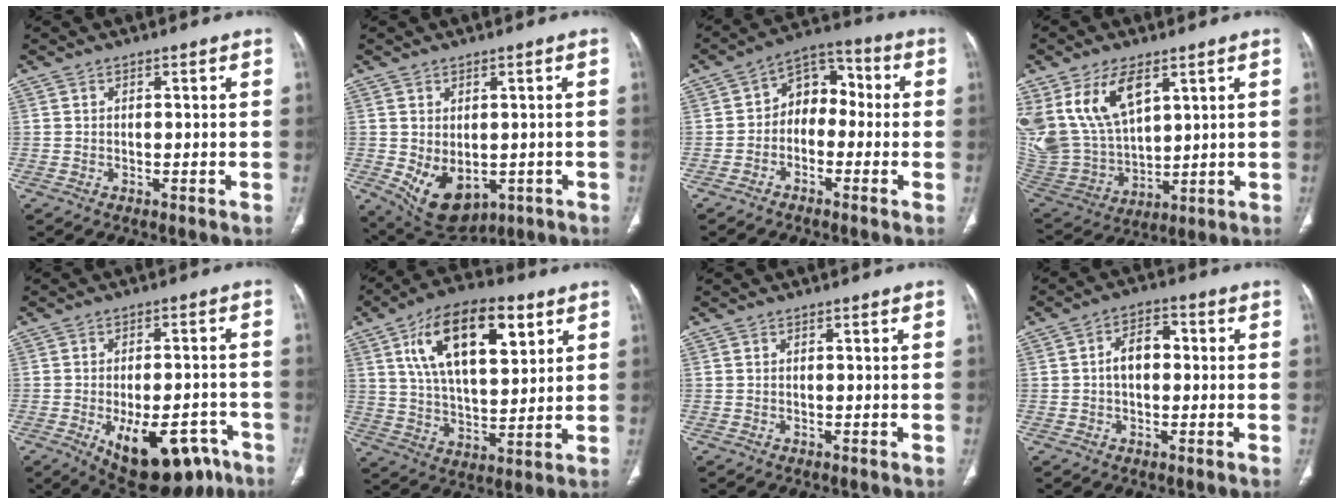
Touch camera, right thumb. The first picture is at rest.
{"total": 9.8, "force": [-2.1, 6.6, 7.0], "torque": [-0.099, -0.006, -0.007]}
{"total": 8.3, "force": [-1.2, 6.2, 5.3], "torque": [-0.046, 0.042, -0.040]}
{"total": 16.9, "force": [8.2, 9.4, 11.5], "torque": [-0.214, -0.030, 0.180]}
{"total": 16.8, "force": [-8.4, 8.2, 12.0], "torque": [-0.129, 0.029, -0.101]}
{"total": 19.7, "force": [8.2, 9.3, 15.3], "torque": [-0.229, -0.019, 0.141]}
{"total": 0.0}
{"total": 6.0, "force": [0.2, 3.9, 4.5], "torque": [-0.067, 0.021, -0.005]}